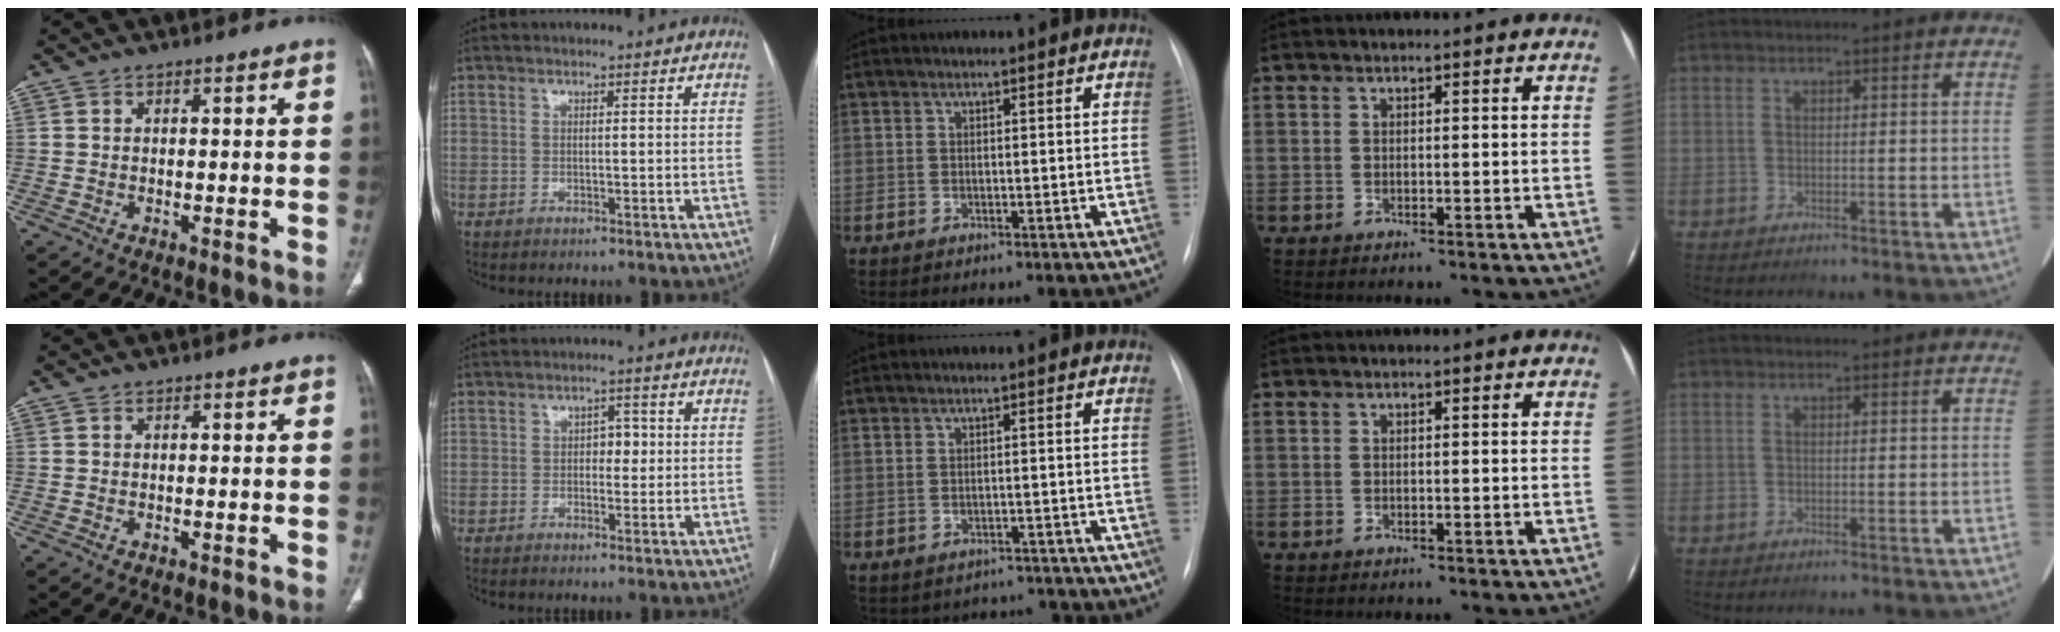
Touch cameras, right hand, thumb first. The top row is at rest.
{"index": {"total": 2.5, "force": [0.1, 1.6, 1.9], "torque": [-0.021, 0.009, -0.001]}, "middle": {"total": 4.4, "force": [-3.9, 2.1, -0.5], "torque": [0.014, 0.023, -0.045]}}